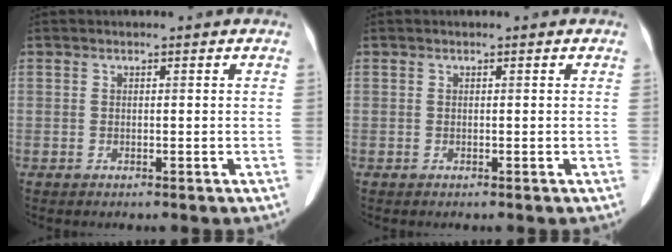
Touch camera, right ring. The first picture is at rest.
{"total": 0.0}